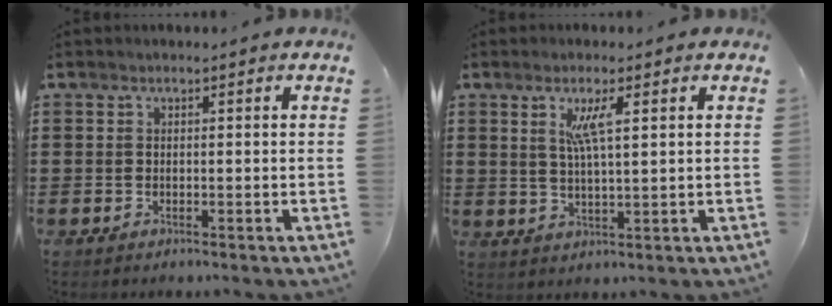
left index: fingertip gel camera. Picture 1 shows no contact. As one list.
[{"total": 4.4, "force": [1.9, 0.7, 3.9], "torque": [-0.082, 0.003, 0.031]}]